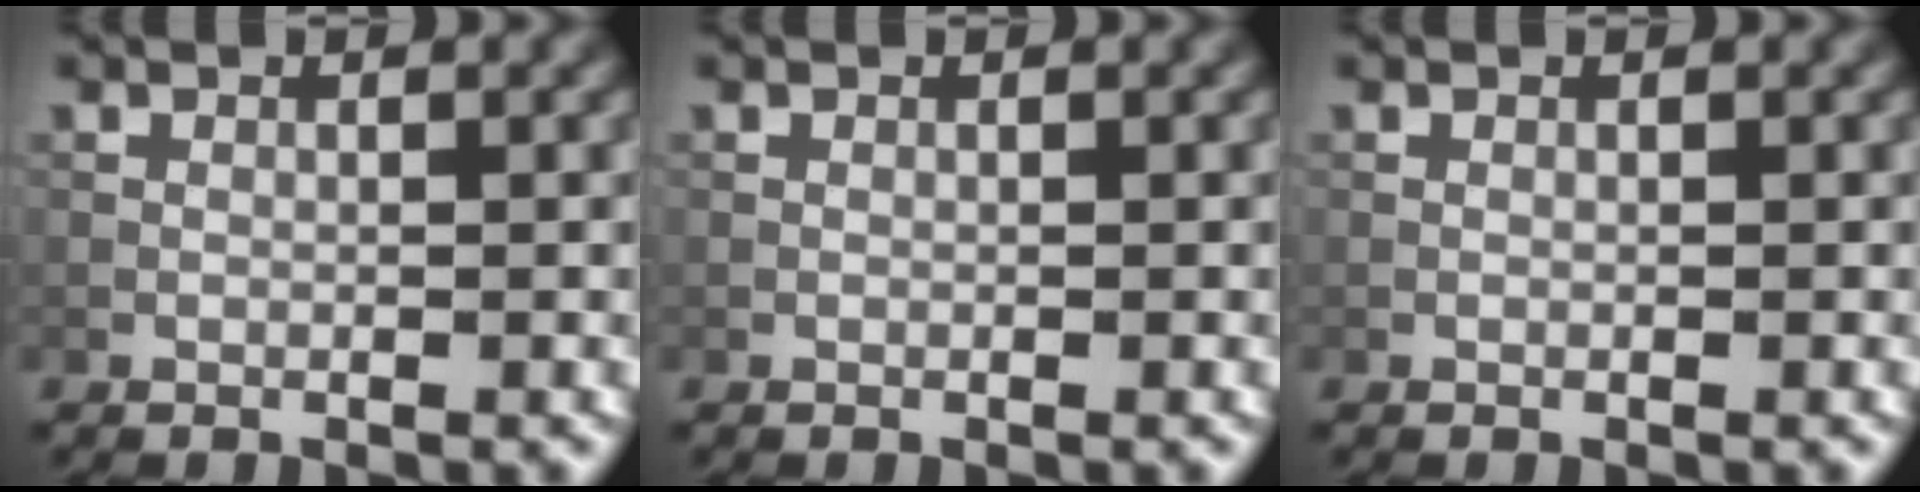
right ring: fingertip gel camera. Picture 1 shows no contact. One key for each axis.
{"total": 0.0}
{"total": 0.0}